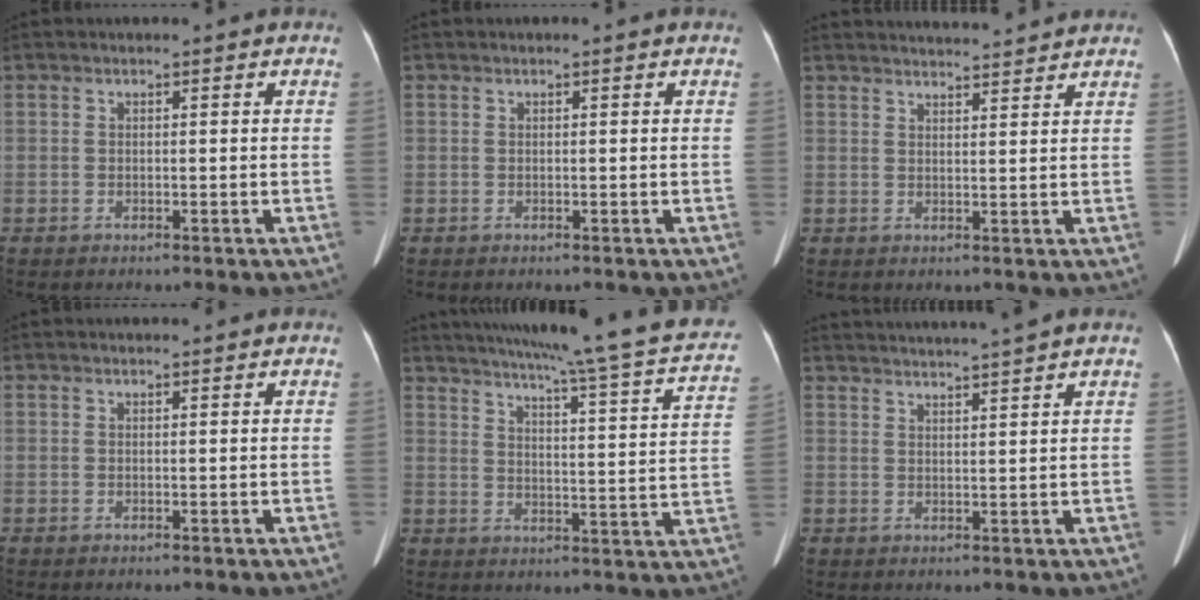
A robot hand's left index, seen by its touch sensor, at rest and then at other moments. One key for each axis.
{"total": 0.0}
{"total": 8.9, "fx": 8.7, "fy": 0.3, "fz": 2.0, "tx": -0.029, "ty": 0.020, "tz": 0.111}
{"total": 0.8, "fx": 0.8, "fy": 0.0, "fz": 0.2, "tx": -0.006, "ty": 0.008, "tz": 0.011}
{"total": 26.3, "fx": 22.4, "fy": 1.3, "fz": 13.7, "tx": -0.202, "ty": -0.039, "tz": 0.270}
{"total": 9.0, "fx": 8.3, "fy": -1.8, "fz": 2.9, "tx": -0.042, "ty": 0.009, "tz": 0.116}